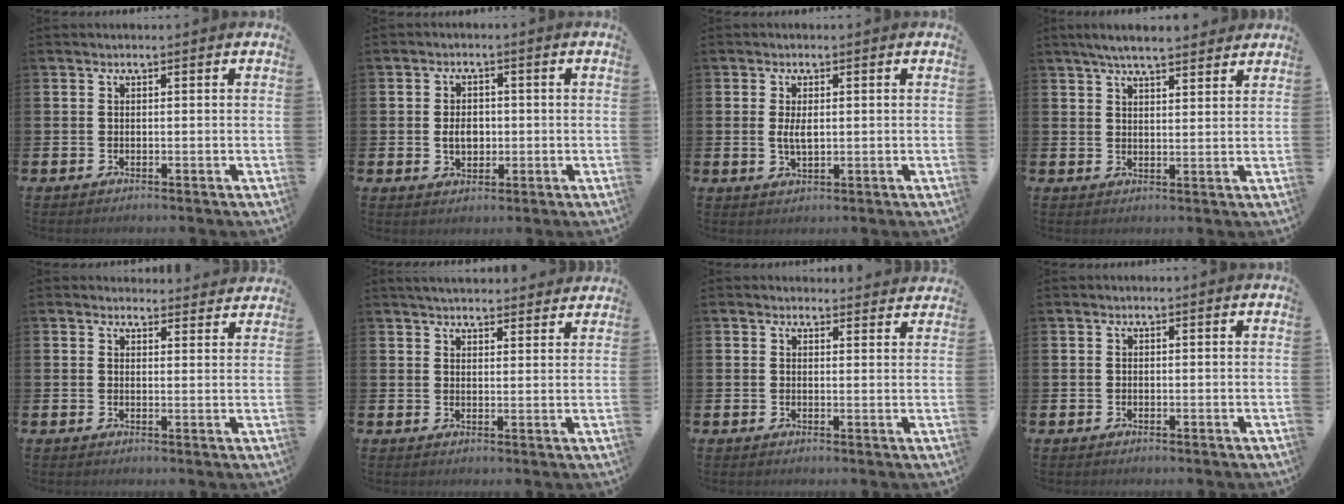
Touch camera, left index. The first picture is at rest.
{"total": 3.2, "force": [-0.1, 2.4, 2.2], "torque": [-0.027, 0.001, -0.009]}
{"total": 2.7, "force": [0.4, 1.2, 2.4], "torque": [-0.039, -0.001, 0.003]}
{"total": 4.8, "force": [4.4, 0.6, 1.7], "torque": [-0.043, -0.012, 0.080]}
{"total": 2.2, "force": [2.1, 0.5, -0.2], "torque": [0.005, -0.014, 0.037]}
{"total": 3.5, "force": [3.4, 0.6, 0.5], "torque": [-0.017, -0.012, 0.064]}
{"total": 1.5, "force": [1.4, 0.3, -0.1], "torque": [0.007, -0.008, 0.025]}
{"total": 0.0}